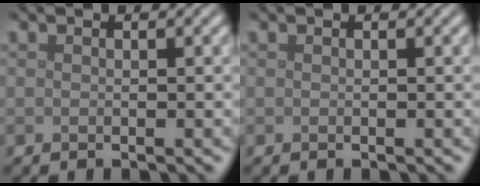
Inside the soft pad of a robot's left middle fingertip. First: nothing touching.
{"total": 0.0}